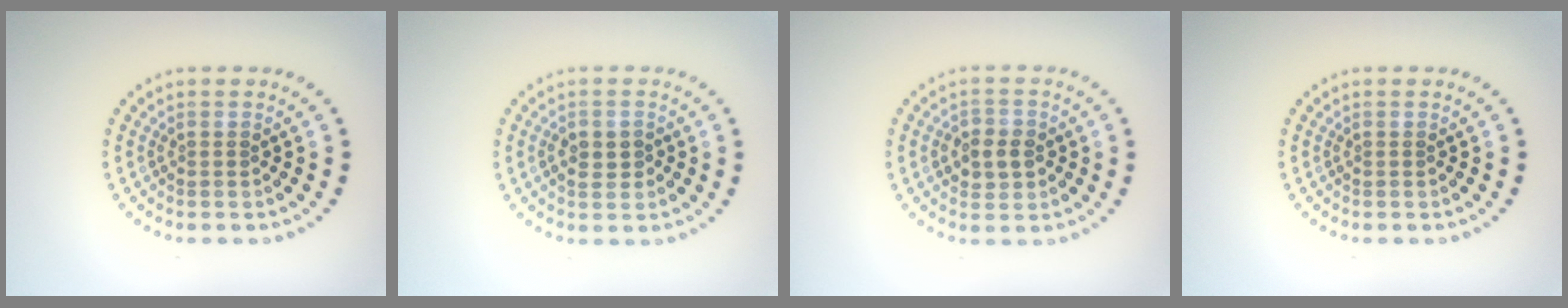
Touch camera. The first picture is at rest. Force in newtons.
{"total": 2.2, "press": 2.2, "slide": 0.2}
{"total": 2.8, "press": 2.7, "slide": 0.3}
{"total": 0.0}